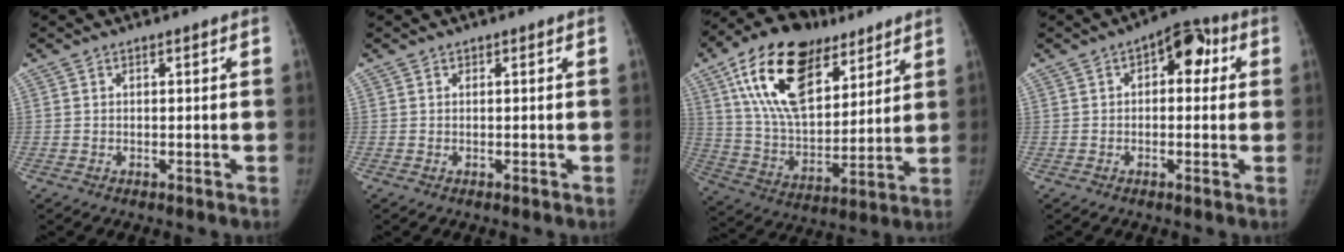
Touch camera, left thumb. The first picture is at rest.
{"total": 0.0}
{"total": 24.4, "force": [13.0, 13.2, 15.9], "torque": [-0.261, -0.026, 0.232]}
{"total": 7.3, "force": [1.9, 4.2, 5.7], "torque": [-0.035, 0.011, 0.010]}